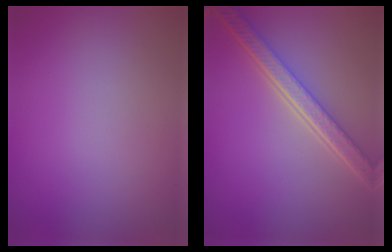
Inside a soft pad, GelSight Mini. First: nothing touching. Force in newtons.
{"total": 5.5, "press": 4.3, "slide": 3.5}